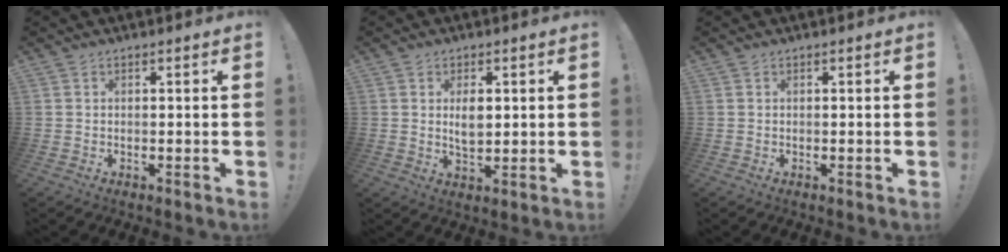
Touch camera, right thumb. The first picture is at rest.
{"total": 4.7, "force": [1.3, 2.6, 3.7], "torque": [-0.063, -0.006, 0.017]}
{"total": 0.0}